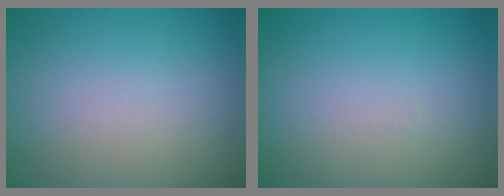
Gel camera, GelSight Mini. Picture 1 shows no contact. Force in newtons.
{"total": 0.0}